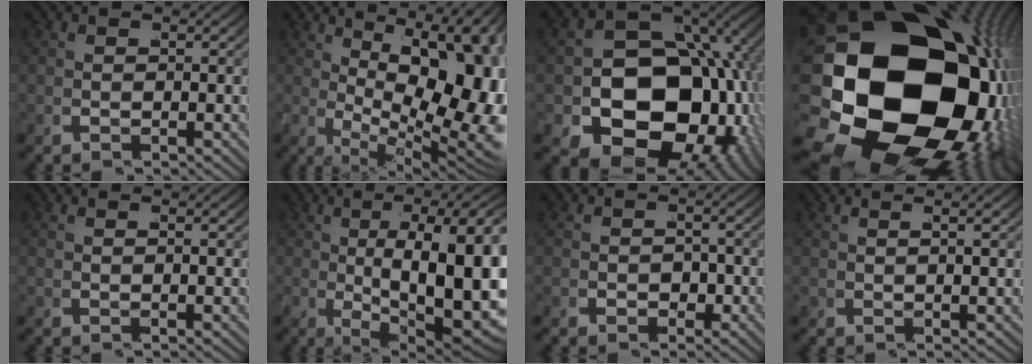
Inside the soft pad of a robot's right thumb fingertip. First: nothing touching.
{"total": 18.1, "force": [-0.3, 10.6, 14.7], "torque": [-0.228, -0.068, 0.038]}
{"total": 21.9, "force": [-3.4, 15.5, 15.0], "torque": [-0.288, -0.085, -0.017]}
{"total": 39.5, "force": [-2.7, 26.5, 29.2], "torque": [-0.488, -0.085, -0.007]}
{"total": 1.2, "force": [0.7, 0.4, 0.9], "torque": [-0.021, -0.003, 0.020]}
{"total": 14.9, "force": [-0.8, 7.4, 12.9], "torque": [-0.209, -0.031, 0.017]}
{"total": 1.3, "force": [-0.2, 1.1, 0.7], "torque": [-0.007, -0.002, 0.001]}
{"total": 2.5, "force": [1.4, 0.3, 2.0], "torque": [-0.037, 0.001, 0.034]}